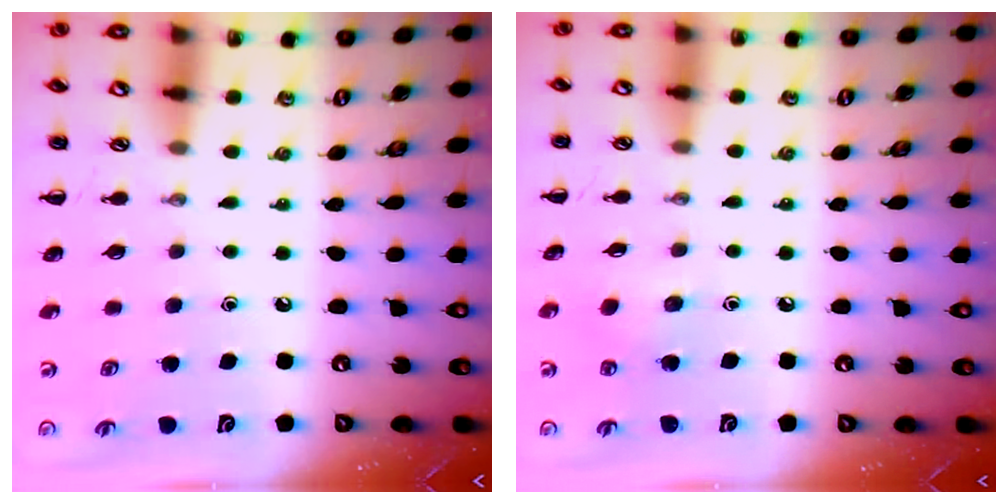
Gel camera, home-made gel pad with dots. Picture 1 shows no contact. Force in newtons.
{"total": 4.1, "press": 3.9, "slide": 1.2}